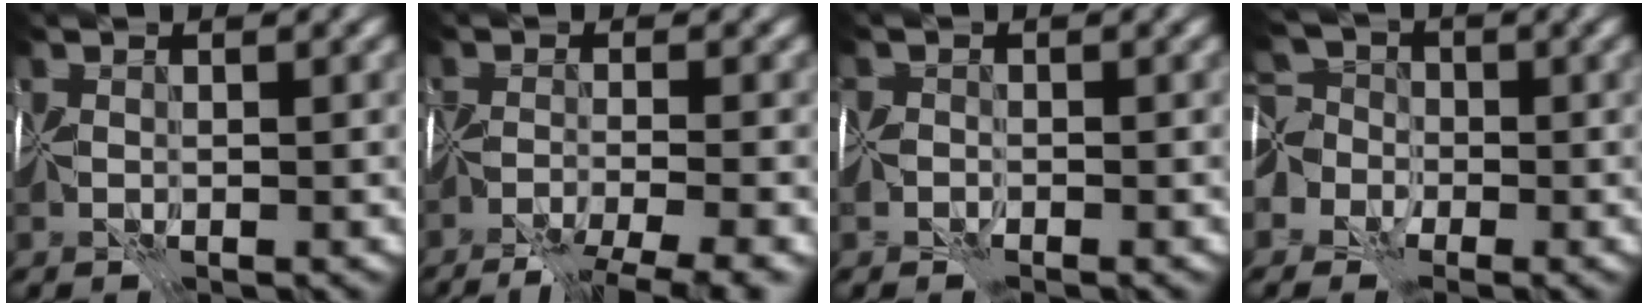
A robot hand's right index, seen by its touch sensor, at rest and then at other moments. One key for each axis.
{"total": 7.8, "fx": -6.0, "fy": 1.5, "fz": 4.7, "tx": -0.074, "ty": -0.016, "tz": -0.082}
{"total": 1.4, "fx": -1.1, "fy": 0.8, "fz": 0.2, "tx": 0.003, "ty": 0.003, "tz": -0.027}
{"total": 5.9, "fx": -2.7, "fy": 4.7, "fz": 2.4, "tx": -0.037, "ty": 0.001, "tz": -0.060}